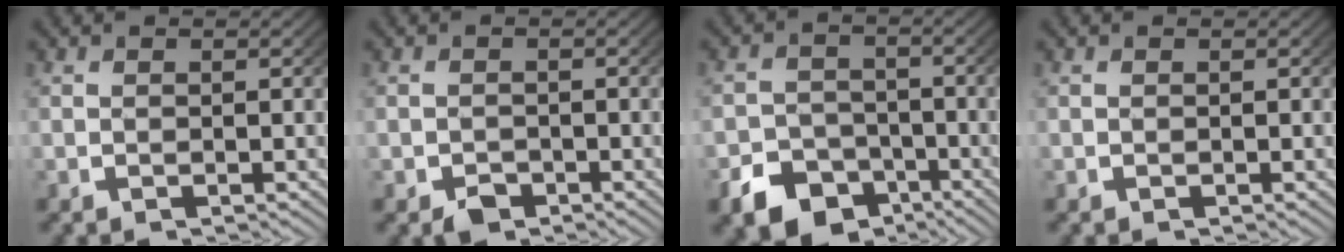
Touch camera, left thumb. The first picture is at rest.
{"total": 1.8, "force": [-1.3, 1.1, 0.6], "torque": [-0.006, -0.012, -0.021]}
{"total": 8.5, "force": [-5.5, 5.8, 2.7], "torque": [-0.029, -0.029, -0.091]}
{"total": 0.0}